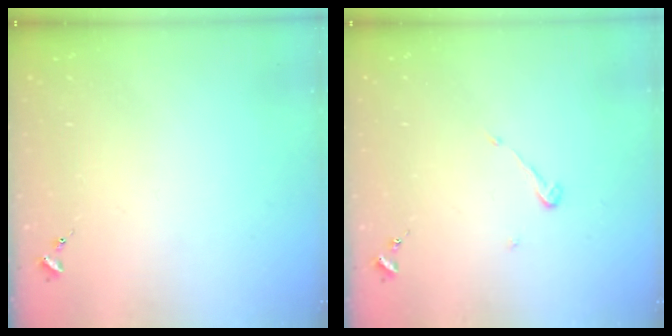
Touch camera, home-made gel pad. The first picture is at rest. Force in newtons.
{"total": 3.9, "press": 3.9, "slide": 0.3}